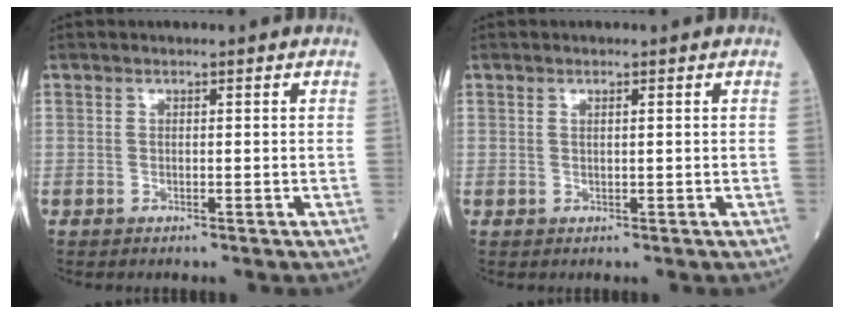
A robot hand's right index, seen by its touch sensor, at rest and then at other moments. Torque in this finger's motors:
{"motor_torque": [-0.15, 0.07, -0.05, -0.01]}